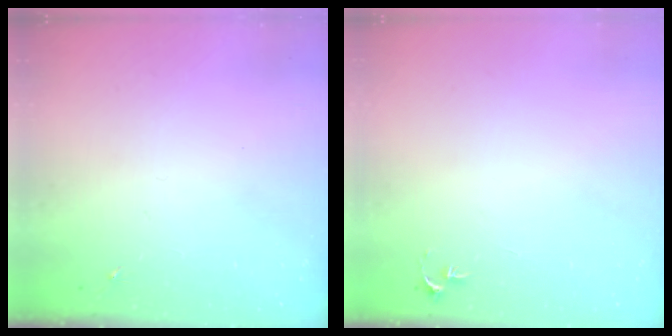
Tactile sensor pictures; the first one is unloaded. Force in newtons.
{"total": 2.7, "press": 2.7, "slide": 0.3}